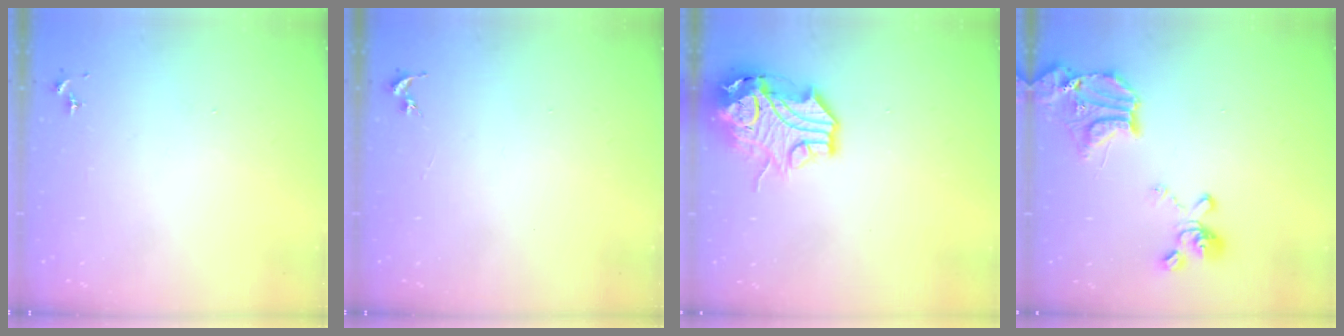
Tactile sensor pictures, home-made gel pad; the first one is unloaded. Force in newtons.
{"total": 0.0}
{"total": 15.4, "press": 15.3, "slide": 2.0}
{"total": 19.3, "press": 19.2, "slide": 2.2}